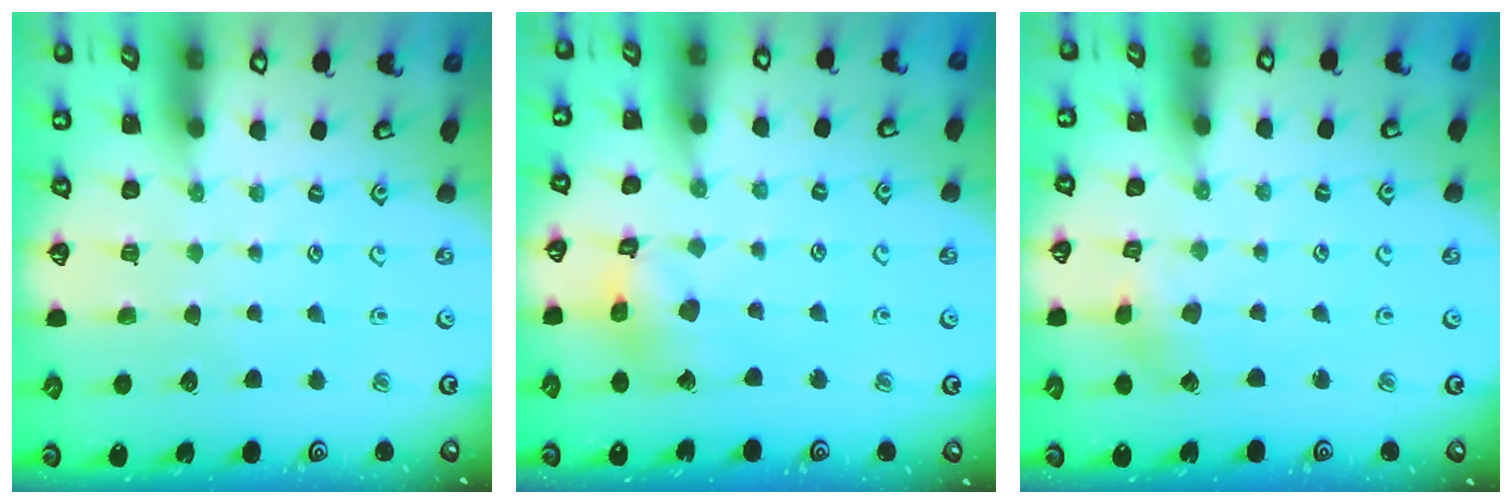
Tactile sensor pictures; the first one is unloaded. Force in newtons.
{"total": 9.7, "press": 9.6, "slide": 1.1}
{"total": 2.6, "press": 2.6, "slide": 0.1}